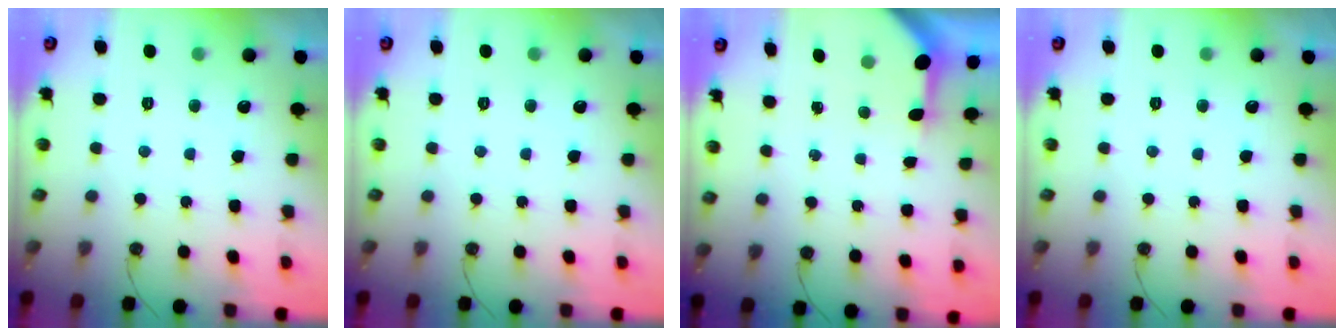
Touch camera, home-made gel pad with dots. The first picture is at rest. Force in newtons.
{"total": 0.0}
{"total": 3.4, "press": 3.4, "slide": 0.3}
{"total": 0.0}